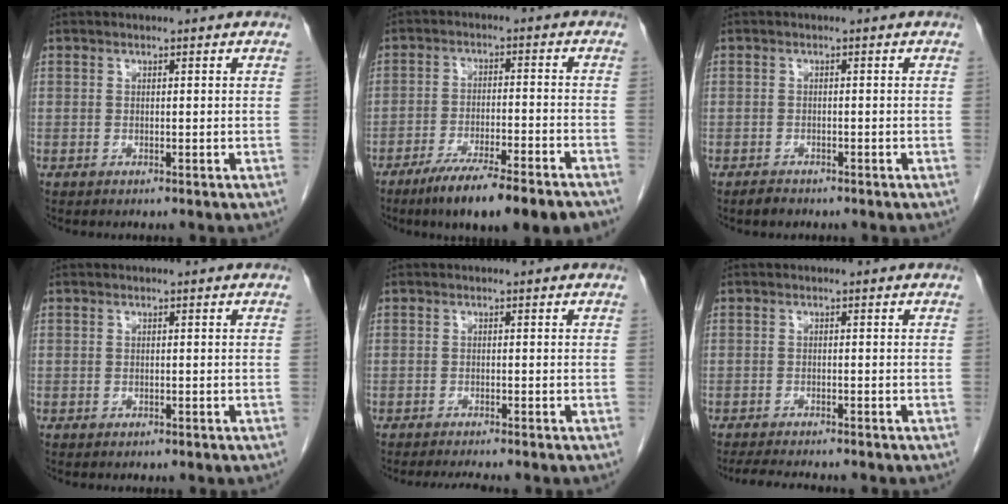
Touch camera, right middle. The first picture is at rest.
{"total": 13.3, "force": [-10.0, 1.1, 8.8], "torque": [-0.119, -0.024, -0.153]}
{"total": 1.5, "force": [-1.3, 0.6, 0.4], "torque": [-0.017, -0.003, -0.018]}
{"total": 0.0}
{"total": 3.2, "force": [-2.8, -0.3, 1.5], "torque": [-0.024, -0.010, -0.043]}
{"total": 5.3, "force": [-4.8, 0.5, 2.2], "torque": [-0.037, -0.016, -0.075]}